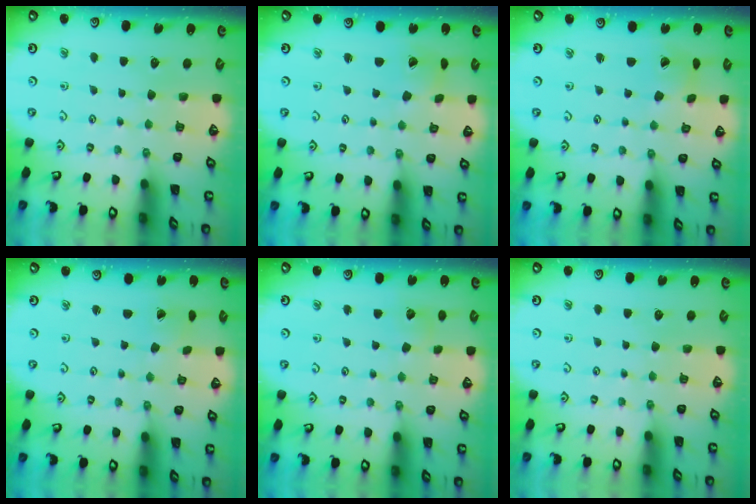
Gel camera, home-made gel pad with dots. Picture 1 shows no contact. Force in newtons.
{"total": 2.9, "press": 2.8, "slide": 0.4}
{"total": 2.7, "press": 2.7, "slide": 0.4}
{"total": 0.8, "press": 0.8, "slide": 0.0}
{"total": 3.3, "press": 3.3, "slide": 0.3}
{"total": 0.0}